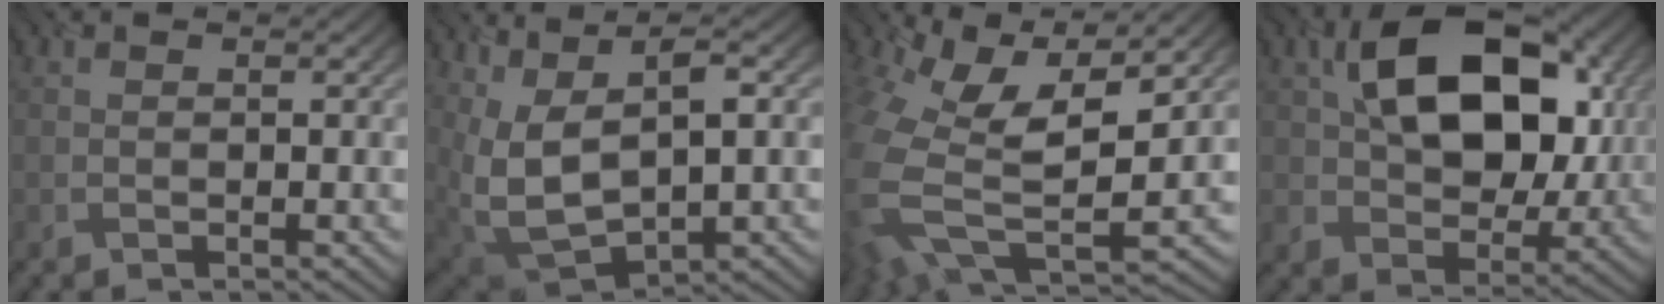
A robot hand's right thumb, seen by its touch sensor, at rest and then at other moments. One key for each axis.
{"total": 11.5, "fx": 2.1, "fy": 6.2, "fz": 9.5, "tx": -0.224, "ty": -0.019, "tz": 0.060}
{"total": 14.6, "fx": 1.5, "fy": 8.1, "fz": 12.0, "tx": -0.306, "ty": -0.042, "tz": 0.058}
{"total": 14.0, "fx": 3.5, "fy": 9.2, "fz": 10.0, "tx": -0.163, "ty": 0.002, "tz": 0.062}